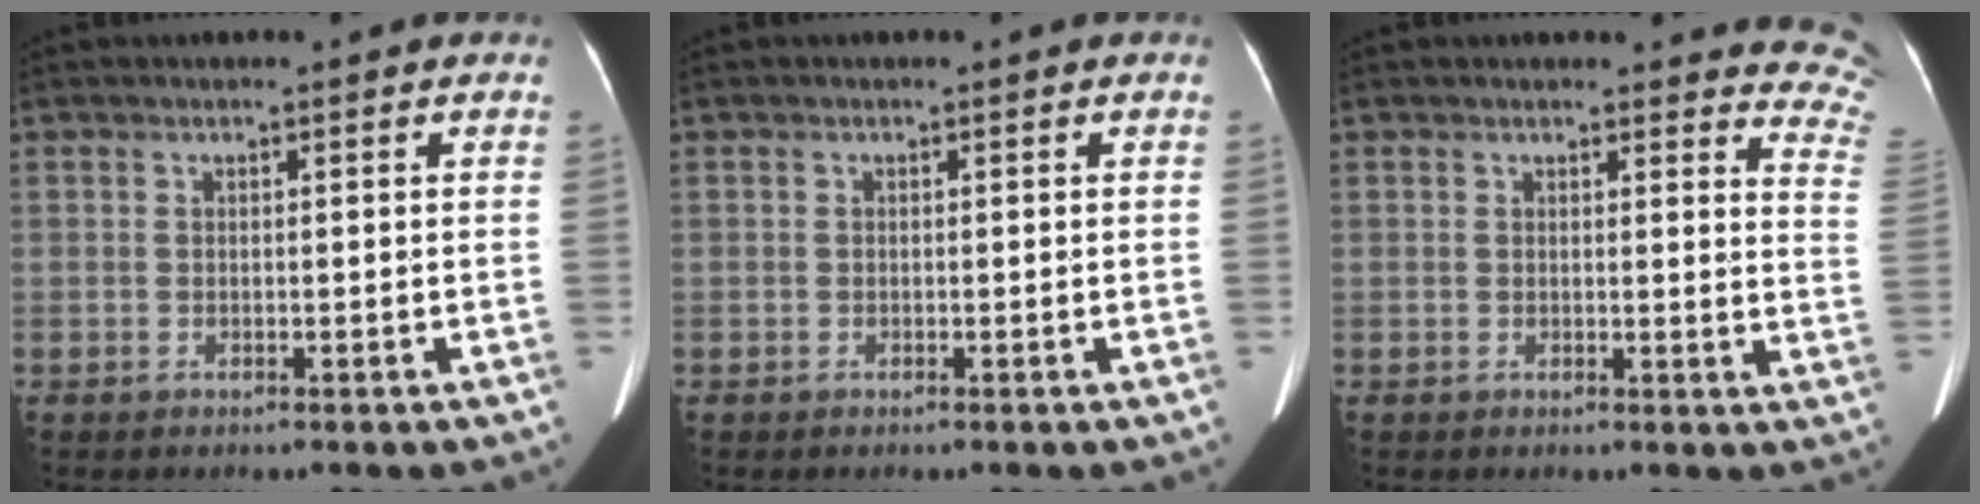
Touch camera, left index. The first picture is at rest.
{"total": 0.0}
{"total": 9.9, "force": [9.5, 2.2, 1.3], "torque": [0.030, -0.073, 0.052]}